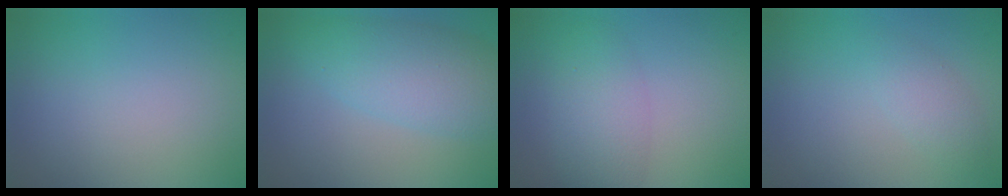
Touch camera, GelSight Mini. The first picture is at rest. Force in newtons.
{"total": 5.4, "press": 5.4, "slide": 0.2}
{"total": 2.4, "press": 2.4, "slide": 0.2}
{"total": 1.7, "press": 1.7, "slide": 0.0}